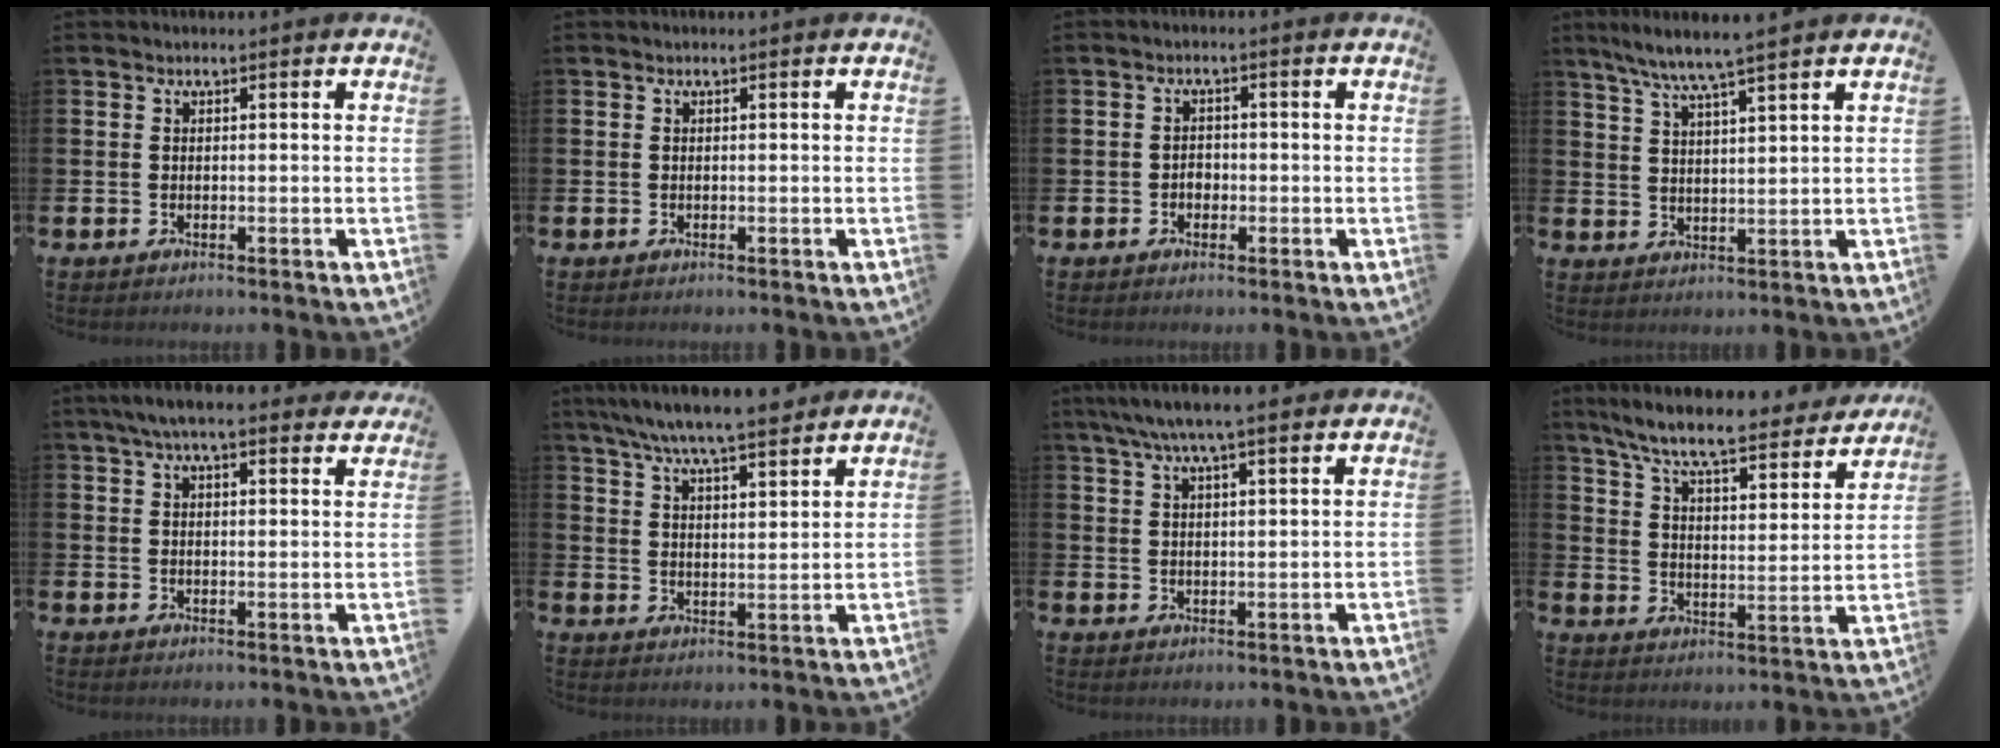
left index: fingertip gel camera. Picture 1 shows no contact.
{"total": 0.0}
{"total": 1.6, "force": [-0.6, 1.3, 0.8], "torque": [-0.006, 0.001, -0.016]}
{"total": 6.0, "force": [5.3, -0.6, 2.6], "torque": [-0.071, -0.020, 0.094]}
{"total": 5.5, "force": [4.8, 1.0, 2.5], "torque": [-0.059, -0.009, 0.087]}
{"total": 7.4, "force": [7.0, 0.6, 2.5], "torque": [-0.070, -0.033, 0.124]}
{"total": 6.2, "force": [5.4, 0.8, 3.0], "torque": [-0.071, -0.009, 0.098]}
{"total": 8.6, "force": [7.7, 0.9, 3.8], "torque": [-0.100, -0.054, 0.128]}